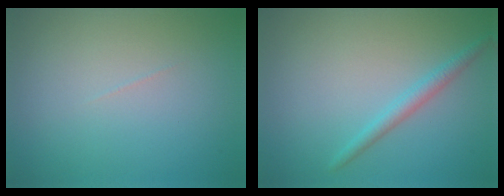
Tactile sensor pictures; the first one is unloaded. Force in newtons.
{"total": 1.7, "press": 1.7, "slide": 0.1}